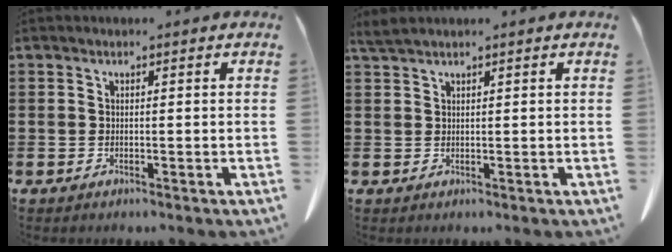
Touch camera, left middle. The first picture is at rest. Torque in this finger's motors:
{"motor_torque": [0.24, -0.07, 0.01, 0.02]}